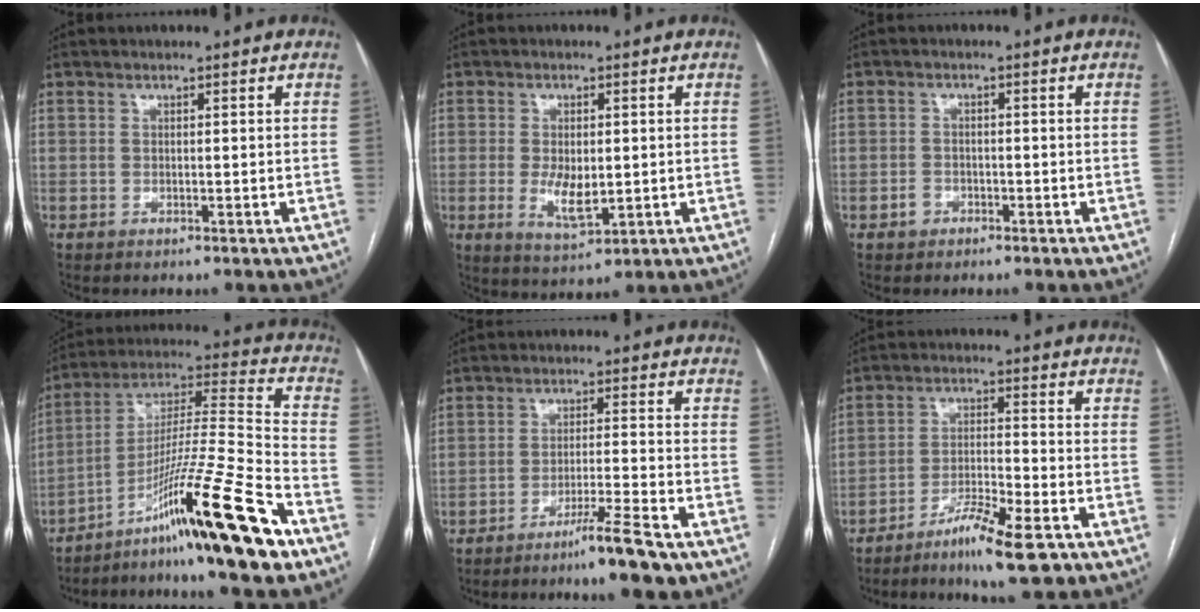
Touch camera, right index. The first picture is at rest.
{"total": 6.0, "force": [-0.5, 2.7, 5.3], "torque": [-0.101, -0.011, 0.000]}
{"total": 2.2, "force": [-1.1, 1.8, 0.3], "torque": [-0.004, 0.008, -0.019]}
{"total": 21.3, "force": [-12.9, -0.9, 16.8], "torque": [-0.298, -0.023, -0.221]}
{"total": 7.3, "force": [-5.1, -0.5, 5.2], "torque": [-0.084, -0.016, -0.089]}
{"total": 9.4, "force": [-6.1, 1.0, 7.2], "torque": [-0.129, -0.013, -0.104]}